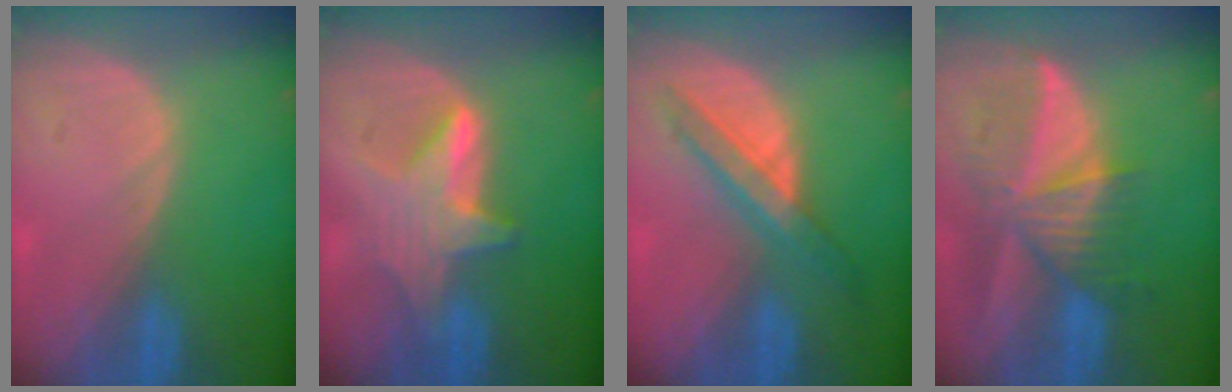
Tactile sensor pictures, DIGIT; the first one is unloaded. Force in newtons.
{"total": 6.5, "press": 6.4, "slide": 0.8}
{"total": 5.9, "press": 5.9, "slide": 0.4}
{"total": 9.9, "press": 8.7, "slide": 4.7}